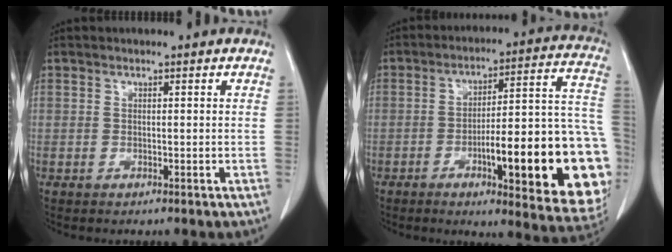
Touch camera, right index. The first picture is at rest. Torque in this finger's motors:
{"motor_torque": [2.14, 0.00, 1.05, 0.21]}